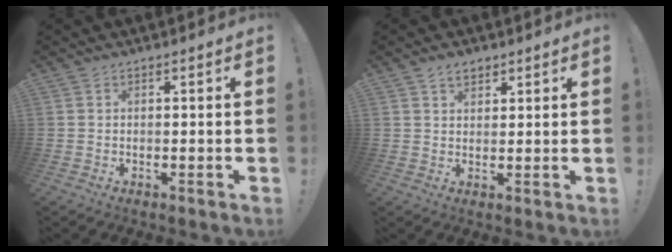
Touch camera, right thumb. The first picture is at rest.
{"total": 3.6, "force": [2.3, 2.2, 1.6], "torque": [-0.022, -0.008, 0.040]}